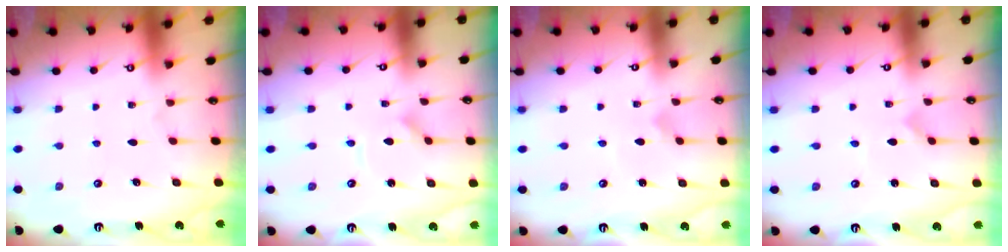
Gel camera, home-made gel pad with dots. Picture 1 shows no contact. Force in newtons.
{"total": 2.9, "press": 2.9, "slide": 0.2}
{"total": 2.2, "press": 2.2, "slide": 0.1}
{"total": 0.0}